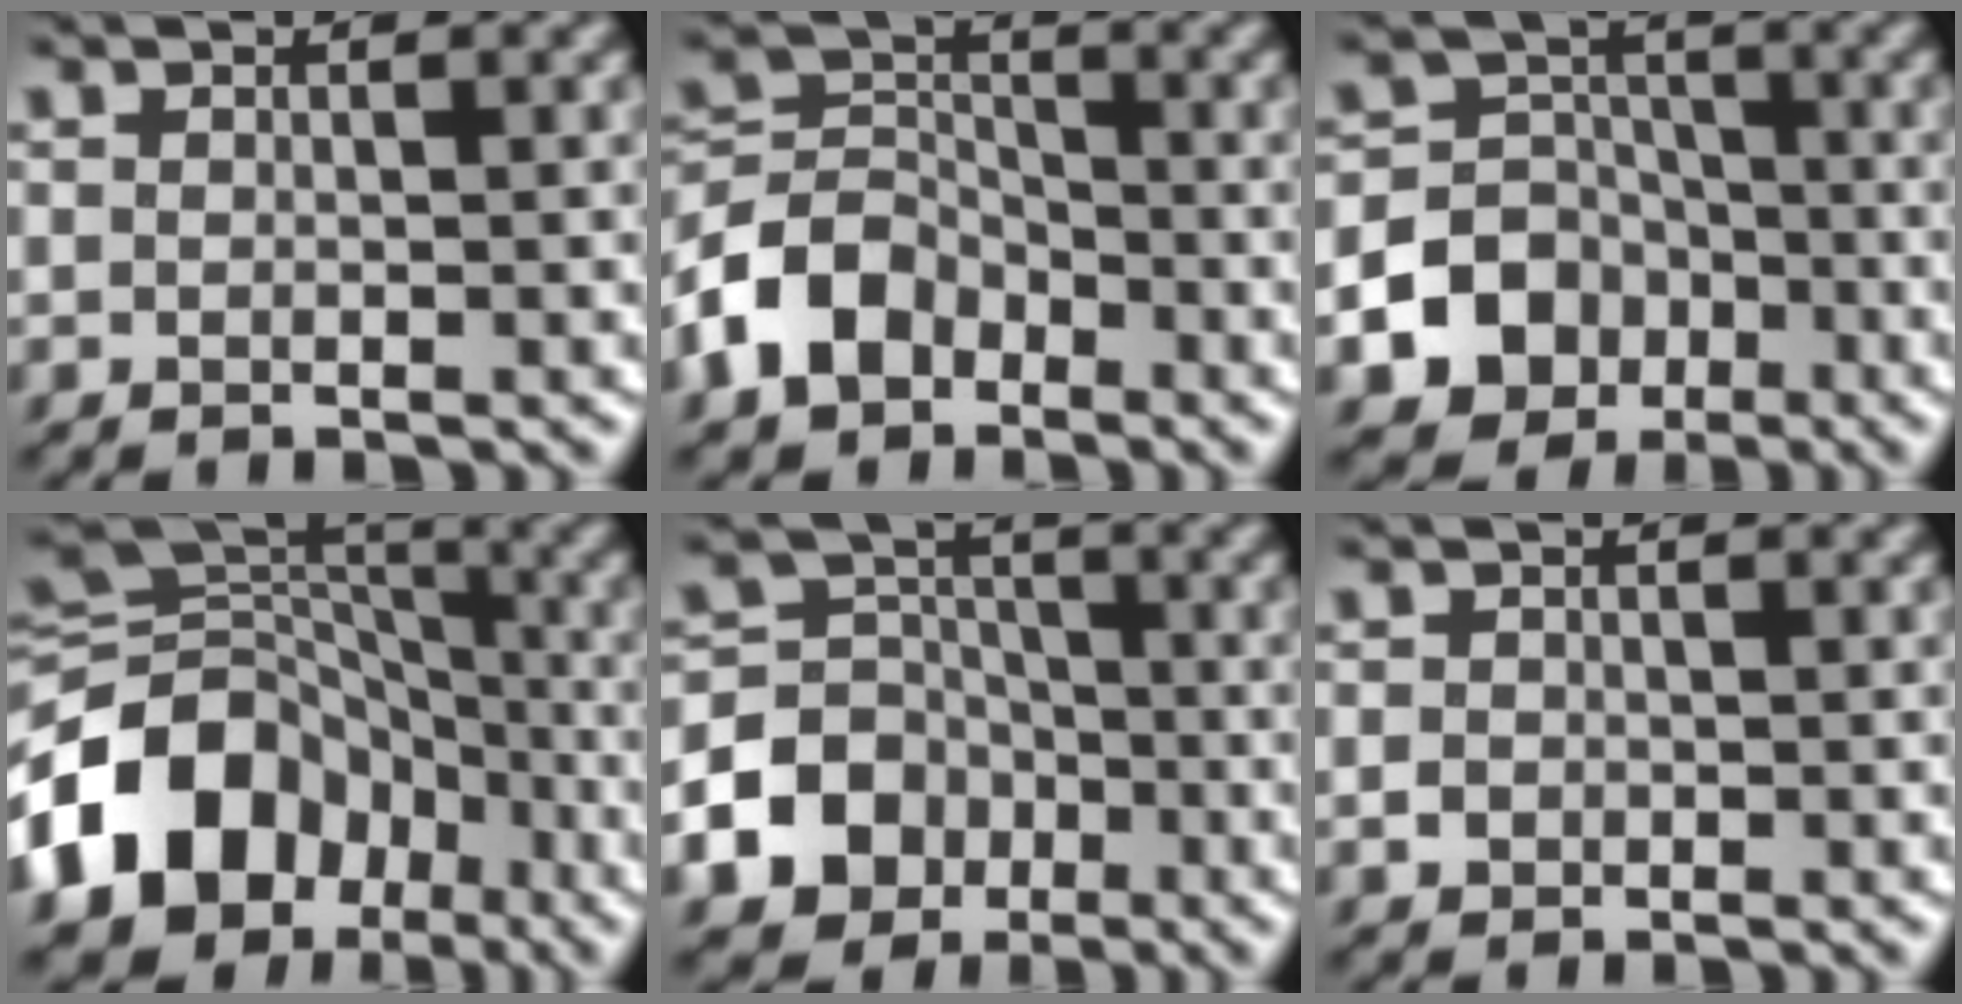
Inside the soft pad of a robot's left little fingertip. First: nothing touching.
{"total": 5.4, "force": [-3.1, 3.8, 2.2], "torque": [-0.045, 0.006, -0.074]}
{"total": 9.1, "force": [-4.1, 7.8, 2.3], "torque": [-0.028, -0.014, -0.096]}
{"total": 12.6, "force": [-5.3, 9.7, 6.0], "torque": [-0.132, 0.008, -0.107]}
{"total": 10.0, "force": [-4.5, 8.5, 2.5], "torque": [-0.046, -0.015, -0.098]}
{"total": 0.9, "force": [-0.4, 0.8, 0.2], "torque": [0.002, -0.003, -0.007]}